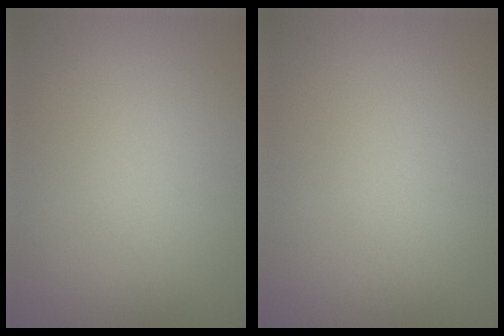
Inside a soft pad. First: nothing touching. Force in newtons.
{"total": 0.0}